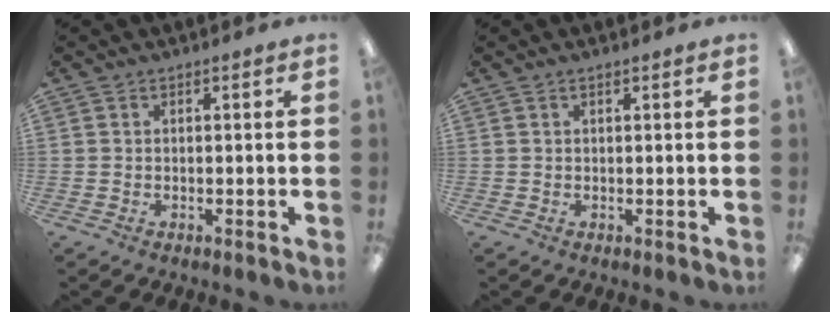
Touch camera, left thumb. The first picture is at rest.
{"total": 0.5, "force": [0.4, 0.1, 0.3], "torque": [-0.007, 0.003, 0.007]}